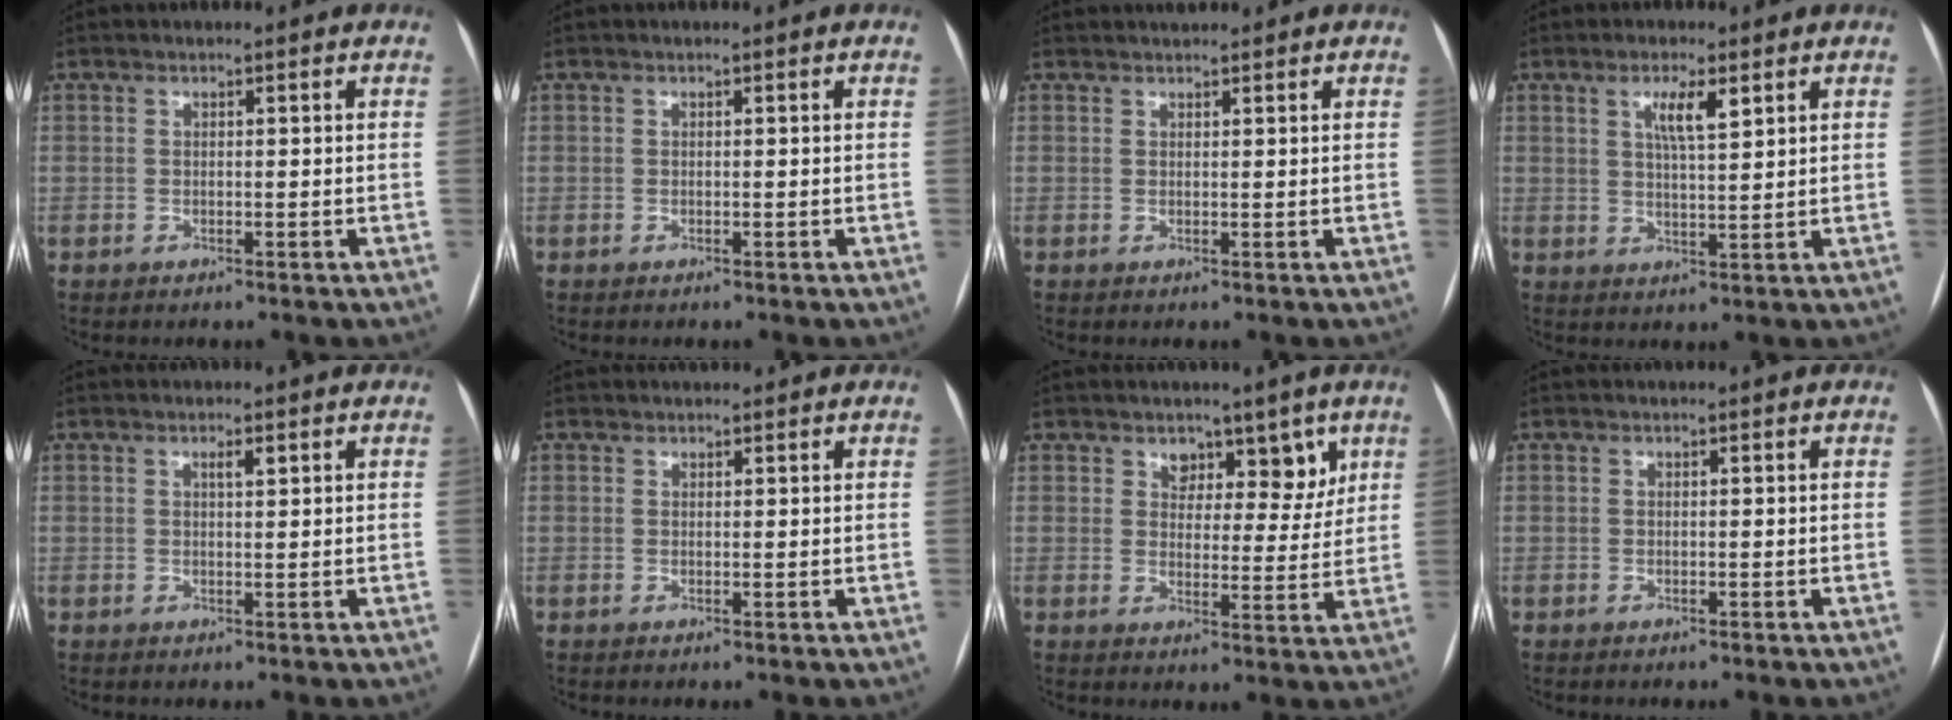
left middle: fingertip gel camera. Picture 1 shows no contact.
{"total": 0.0}
{"total": 1.8, "force": [1.7, 0.6, 0.4], "torque": [-0.005, 0.020, 0.027]}
{"total": 4.6, "force": [2.3, 0.6, 3.9], "torque": [-0.072, 0.000, 0.040]}
{"total": 1.3, "force": [0.7, 0.3, 1.1], "torque": [-0.019, 0.001, 0.010]}
{"total": 1.0, "force": [0.8, 0.6, 0.1], "torque": [-0.002, 0.004, 0.011]}
{"total": 5.9, "force": [4.1, 3.5, 2.5], "torque": [-0.009, 0.002, 0.059]}
{"total": 0.0}